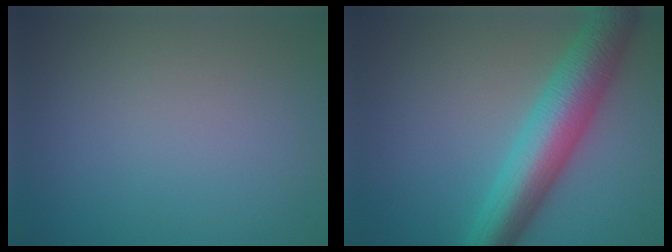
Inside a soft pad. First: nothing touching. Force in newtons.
{"total": 7.7, "press": 7.7, "slide": 0.1}